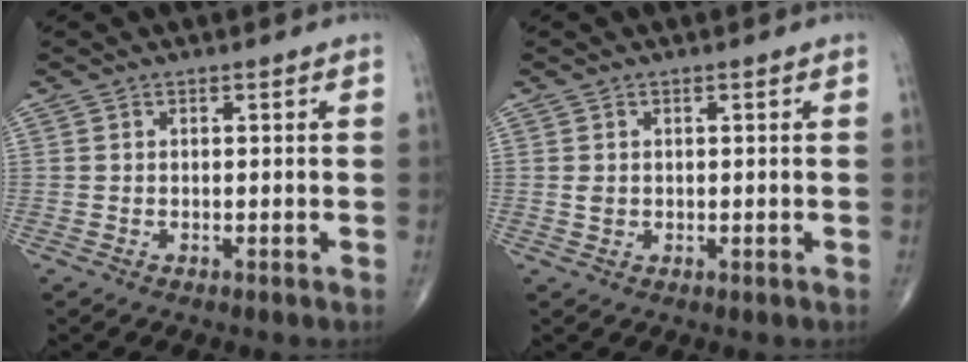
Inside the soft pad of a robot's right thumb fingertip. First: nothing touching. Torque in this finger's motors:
{"motor_torque": [0.34, 1.09, 0.25, 0.27, 0.10]}